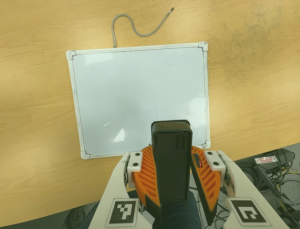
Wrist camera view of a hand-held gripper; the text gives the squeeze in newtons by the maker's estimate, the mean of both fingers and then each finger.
{"total": 8.7, "left": 9.3, "right": 8.1}